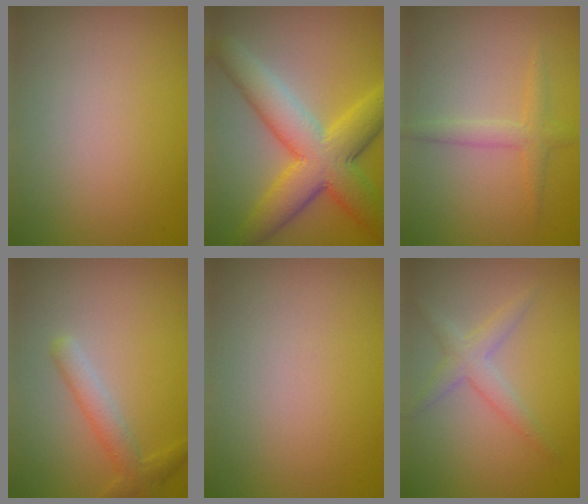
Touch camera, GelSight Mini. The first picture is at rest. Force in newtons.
{"total": 9.2, "press": 9.2, "slide": 0.3}
{"total": 1.8, "press": 1.8, "slide": 0.1}
{"total": 2.6, "press": 2.5, "slide": 0.1}
{"total": 0.0}
{"total": 2.5, "press": 2.5, "slide": 0.1}